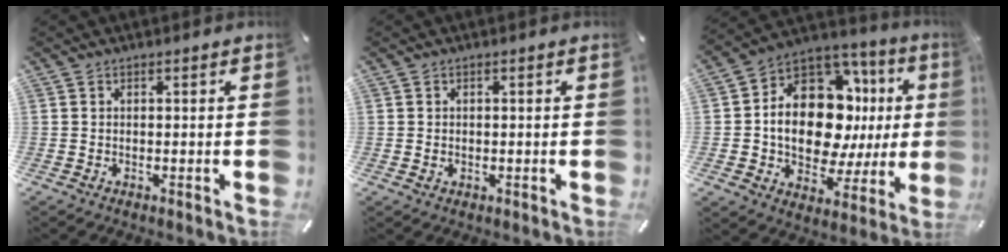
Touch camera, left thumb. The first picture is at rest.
{"total": 1.2, "force": [-0.1, 1.0, 0.6], "torque": [-0.004, 0.001, -0.004]}
{"total": 19.5, "force": [2.4, 12.3, 14.9], "torque": [-0.253, -0.036, 0.038]}